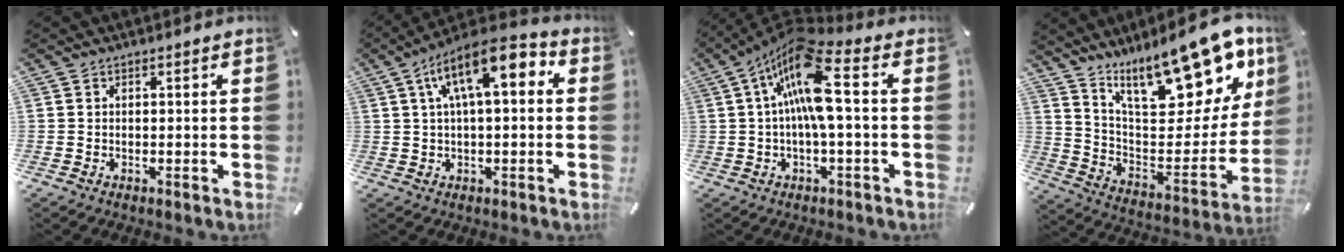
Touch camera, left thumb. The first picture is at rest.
{"total": 12.9, "force": [4.1, 5.3, 11.1], "torque": [-0.175, -0.011, 0.070]}
{"total": 16.2, "force": [2.6, 5.2, 15.2], "torque": [-0.306, -0.006, 0.038]}
{"total": 23.5, "force": [16.4, 9.5, 14.0], "torque": [-0.194, -0.111, 0.276]}